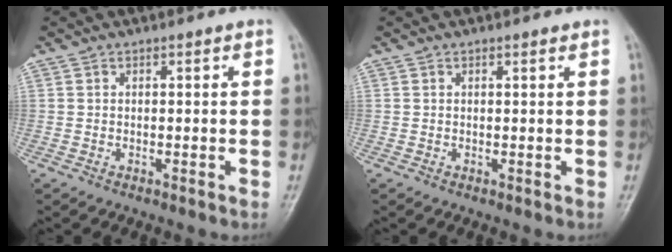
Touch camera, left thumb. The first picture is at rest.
{"total": 0.5, "force": [0.4, 0.1, 0.3], "torque": [-0.007, -0.002, 0.005]}